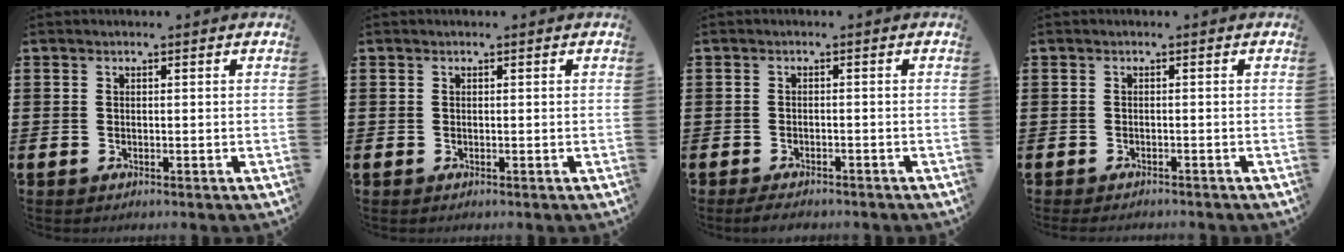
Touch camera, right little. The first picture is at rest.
{"total": 0.0}
{"total": 1.4, "force": [-1.2, 0.3, 0.6], "torque": [-0.013, 0.002, -0.025]}
{"total": 0.6, "force": [-0.6, 0.0, 0.1], "torque": [-0.003, -0.003, -0.011]}